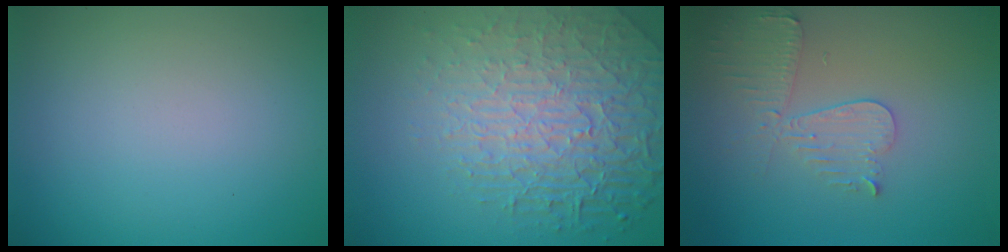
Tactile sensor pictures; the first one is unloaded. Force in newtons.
{"total": 8.4, "press": 5.7, "slide": 6.2}
{"total": 3.7, "press": 3.3, "slide": 1.6}